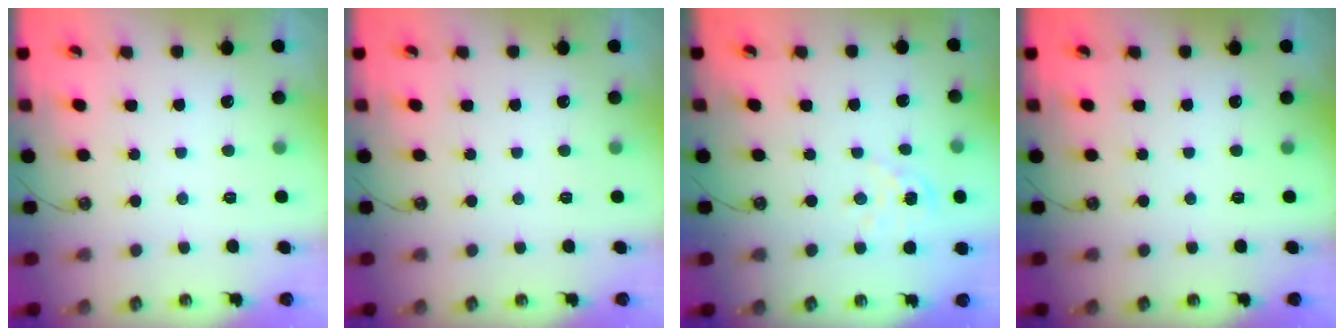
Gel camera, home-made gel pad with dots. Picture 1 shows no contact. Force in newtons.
{"total": 0.0}
{"total": 2.9, "press": 2.9, "slide": 0.3}
{"total": 0.0}